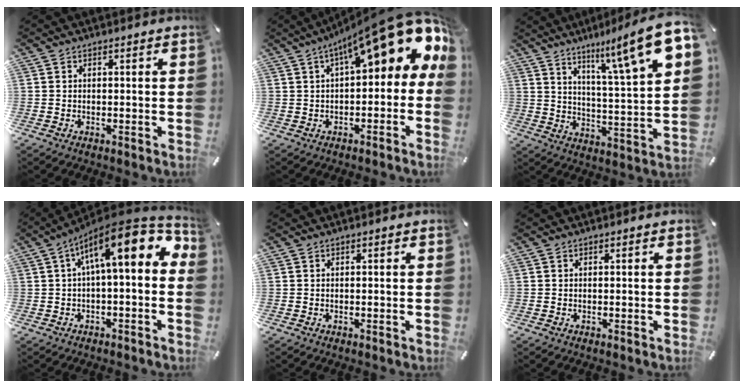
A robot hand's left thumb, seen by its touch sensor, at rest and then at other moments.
{"total": 17.2, "force": [9.4, 4.7, 13.5], "torque": [-0.202, -0.073, 0.156]}
{"total": 16.9, "force": [10.7, 2.8, 12.8], "torque": [-0.188, -0.074, 0.161]}
{"total": 15.5, "force": [4.3, 5.4, 13.9], "torque": [-0.206, -0.023, 0.066]}
{"total": 0.0}
{"total": 0.0}